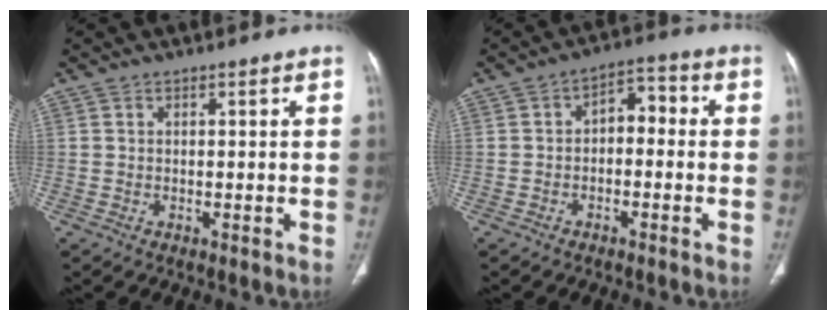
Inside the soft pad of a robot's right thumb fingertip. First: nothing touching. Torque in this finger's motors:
{"motor_torque": [0.51, 0.70, 0.53, -0.54, 0.00]}